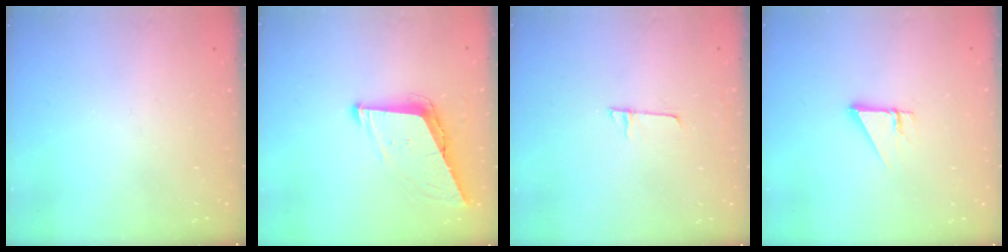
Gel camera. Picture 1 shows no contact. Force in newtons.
{"total": 7.8, "press": 7.8, "slide": 0.9}
{"total": 4.4, "press": 4.4, "slide": 0.5}
{"total": 2.7, "press": 2.7, "slide": 0.2}